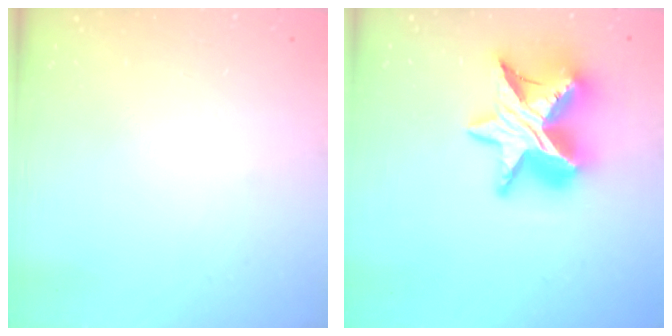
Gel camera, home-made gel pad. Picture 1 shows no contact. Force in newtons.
{"total": 16.8, "press": 16.8, "slide": 1.1}